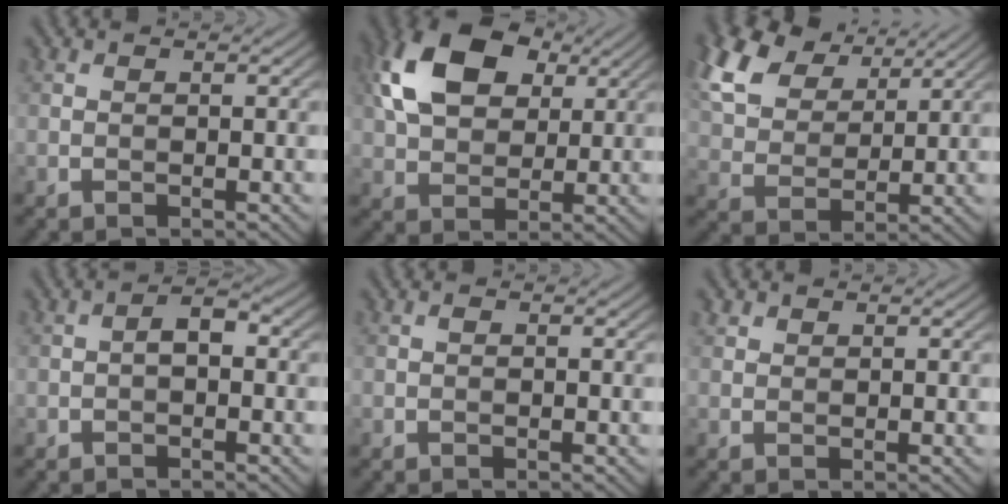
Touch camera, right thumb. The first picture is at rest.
{"total": 12.8, "force": [4.5, 8.4, 8.6], "torque": [-0.201, 0.026, 0.081]}
{"total": 12.4, "force": [7.4, 6.9, 7.2], "torque": [-0.204, 0.034, 0.132]}
{"total": 2.1, "force": [-0.4, 1.0, 1.8], "torque": [-0.032, 0.010, -0.011]}
{"total": 0.0}
{"total": 1.2, "force": [0.8, 0.8, 0.3], "torque": [-0.007, 0.005, 0.017]}